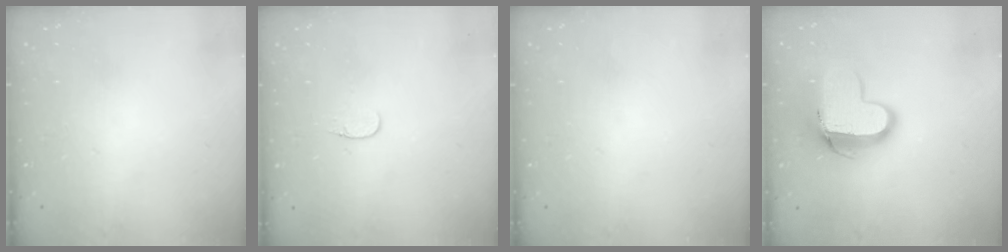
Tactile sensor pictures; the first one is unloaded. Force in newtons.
{"total": 3.2, "press": 3.1, "slide": 0.4}
{"total": 0.0}
{"total": 12.1, "press": 12.0, "slide": 1.2}